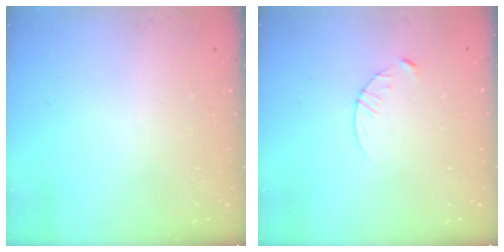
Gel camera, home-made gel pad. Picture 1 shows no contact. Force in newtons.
{"total": 3.9, "press": 3.8, "slide": 0.4}